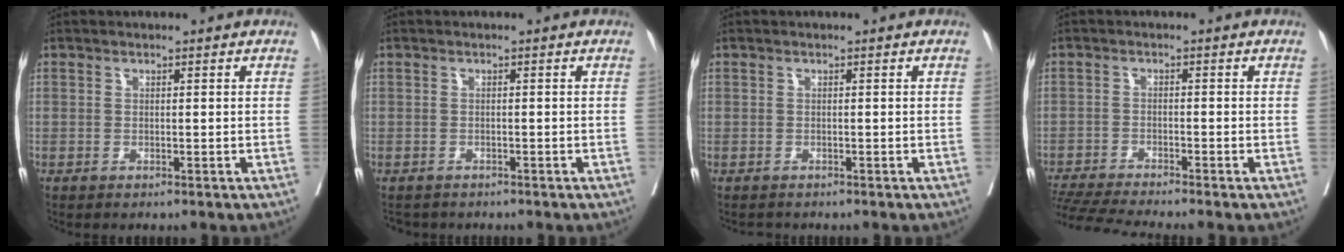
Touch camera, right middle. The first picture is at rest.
{"total": 3.1, "force": [-2.7, 1.3, 0.4], "torque": [-0.011, -0.005, -0.040]}
{"total": 0.8, "force": [-0.7, 0.3, -0.1], "torque": [-0.010, -0.003, -0.014]}
{"total": 8.2, "force": [-7.5, -1.4, 3.0], "torque": [-0.050, -0.019, -0.132]}